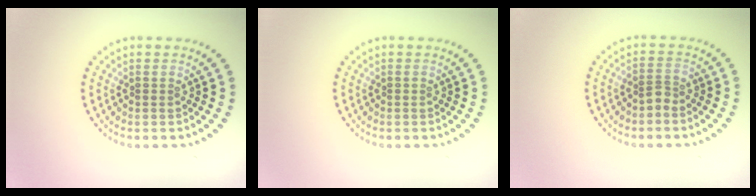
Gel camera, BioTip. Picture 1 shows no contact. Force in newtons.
{"total": 0.0}
{"total": 1.4, "press": 1.1, "slide": 0.9}